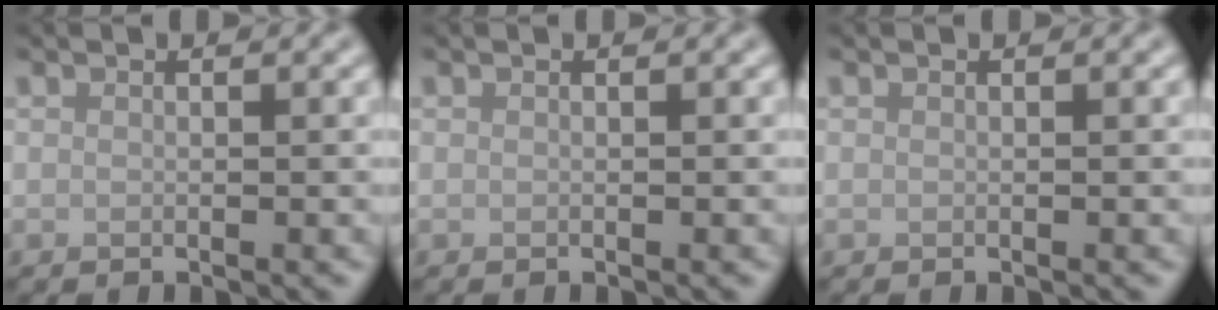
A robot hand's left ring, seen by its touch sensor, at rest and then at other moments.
{"total": 0.0}
{"total": 0.0}